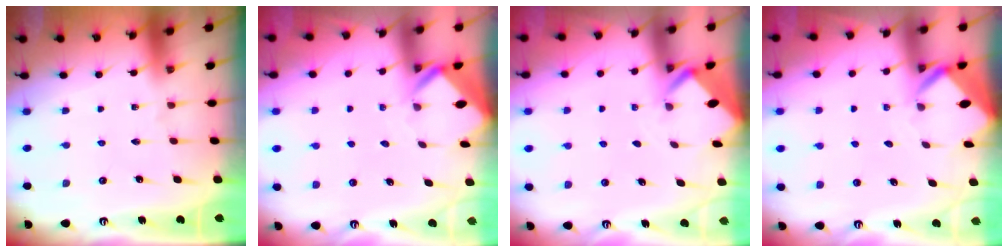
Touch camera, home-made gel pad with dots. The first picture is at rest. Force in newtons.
{"total": 2.9, "press": 2.9, "slide": 0.2}
{"total": 2.4, "press": 2.4, "slide": 0.2}
{"total": 3.3, "press": 3.3, "slide": 0.1}